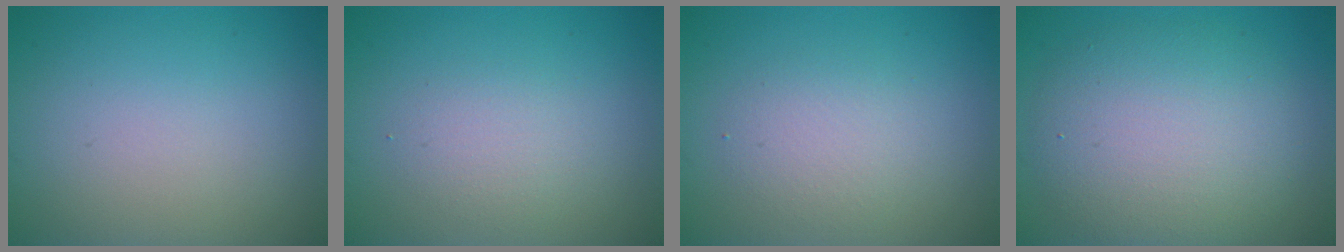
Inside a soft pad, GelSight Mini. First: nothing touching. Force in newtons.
{"total": 1.9, "press": 1.9, "slide": 0.2}
{"total": 2.5, "press": 2.5, "slide": 0.3}
{"total": 7.1, "press": 7.1, "slide": 0.6}